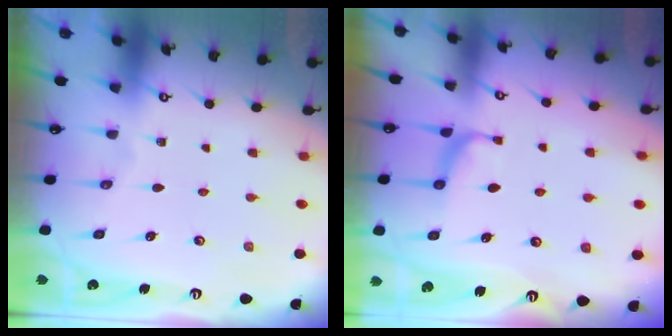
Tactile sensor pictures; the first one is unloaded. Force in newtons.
{"total": 1.8, "press": 1.6, "slide": 0.7}